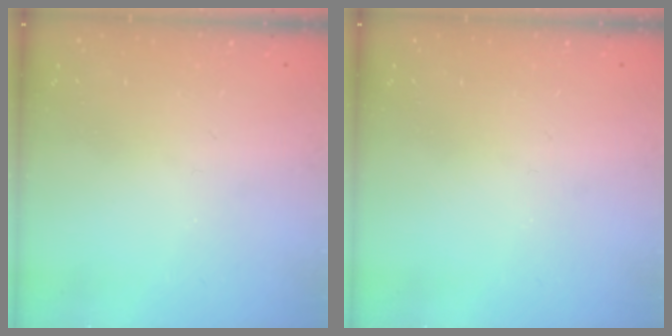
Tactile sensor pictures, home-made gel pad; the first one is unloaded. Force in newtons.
{"total": 0.0}